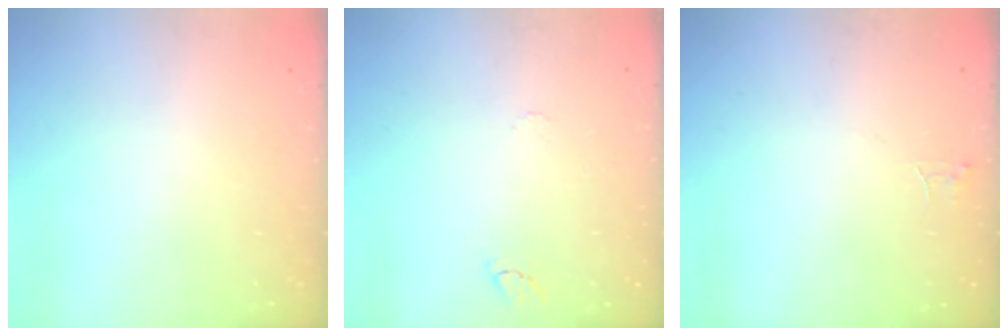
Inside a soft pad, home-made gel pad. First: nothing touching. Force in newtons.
{"total": 4.4, "press": 4.4, "slide": 0.4}
{"total": 2.8, "press": 2.8, "slide": 0.2}